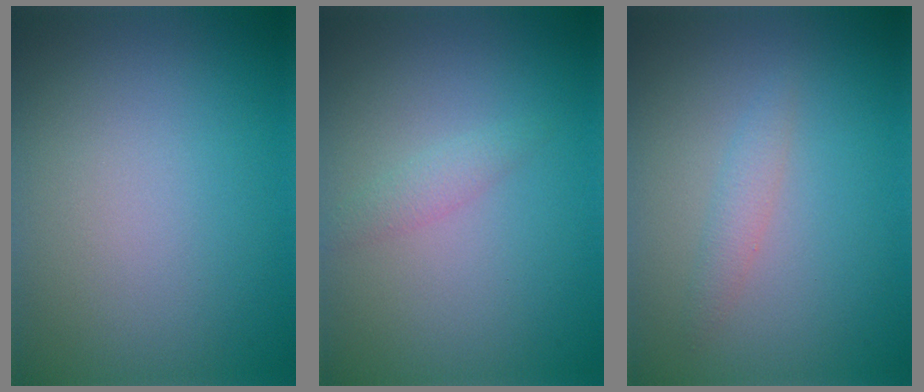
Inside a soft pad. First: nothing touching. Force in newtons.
{"total": 1.2, "press": 1.2, "slide": 0.0}
{"total": 1.3, "press": 1.3, "slide": 0.0}